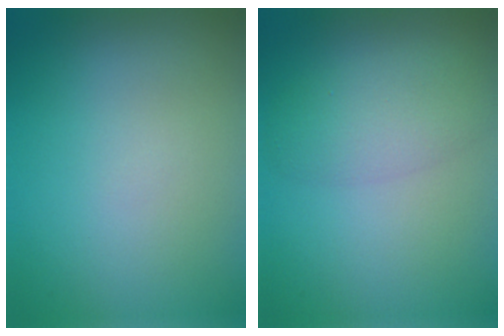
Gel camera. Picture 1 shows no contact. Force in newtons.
{"total": 3.7, "press": 3.7, "slide": 0.1}